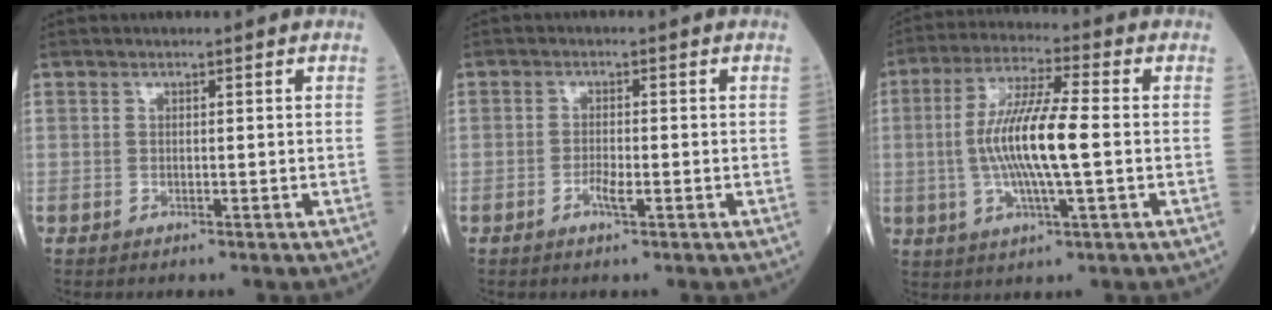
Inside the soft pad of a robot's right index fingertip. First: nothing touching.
{"total": 2.0, "force": [-0.9, 0.3, 1.8], "torque": [-0.035, -0.001, -0.017]}
{"total": 11.9, "force": [-0.6, 1.1, 11.8], "torque": [-0.233, 0.001, -0.016]}